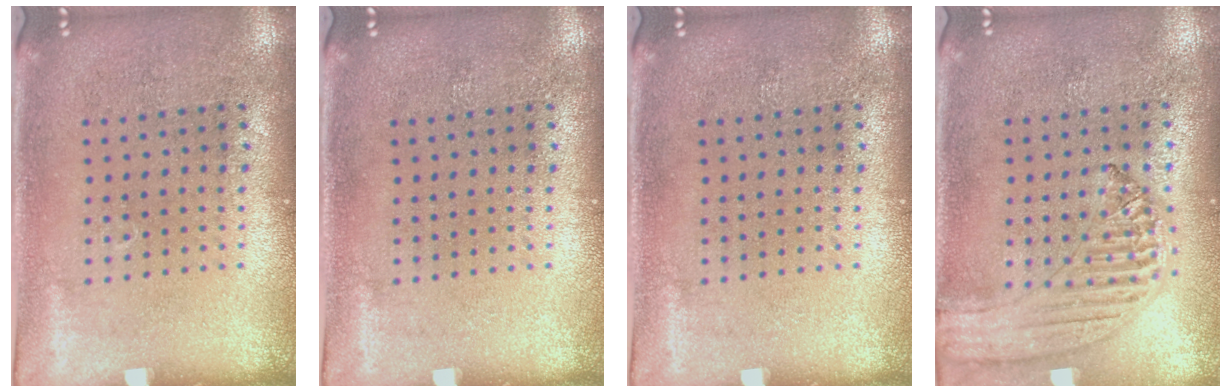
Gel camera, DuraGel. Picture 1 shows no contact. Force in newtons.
{"total": 0.0}
{"total": 0.0}
{"total": 1.2, "press": 1.2, "slide": 0.2}